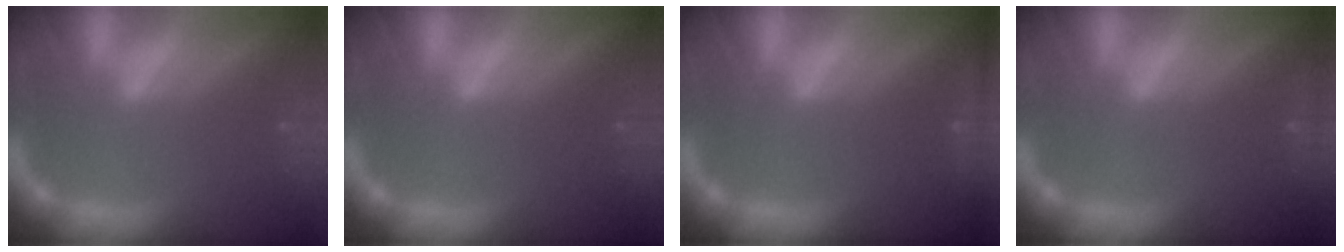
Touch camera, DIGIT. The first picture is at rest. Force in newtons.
{"total": 0.0}
{"total": 1.9}
{"total": 0.9}